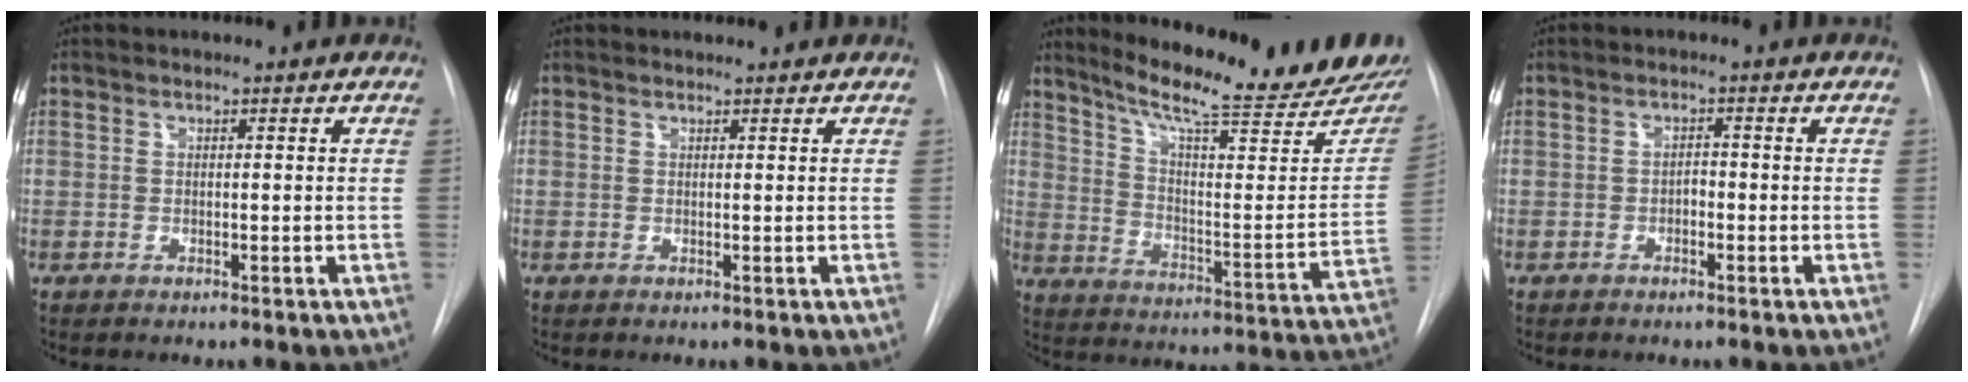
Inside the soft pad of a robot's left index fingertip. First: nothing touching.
{"total": 0.8, "force": [0.8, 0.2, 0.1], "torque": [-0.008, 0.009, 0.011]}
{"total": 23.2, "force": [20.1, 1.6, 11.5], "torque": [-0.180, -0.086, 0.270]}
{"total": 1.6, "force": [-1.4, 0.5, 0.6], "torque": [-0.006, -0.002, -0.024]}